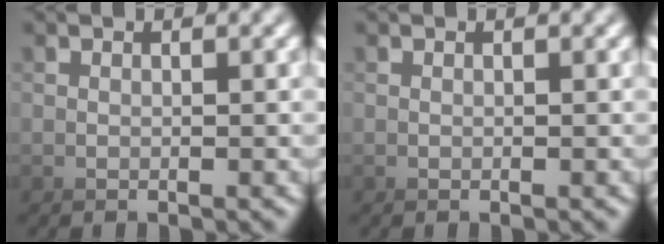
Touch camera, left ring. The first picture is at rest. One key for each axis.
{"total": 0.0}